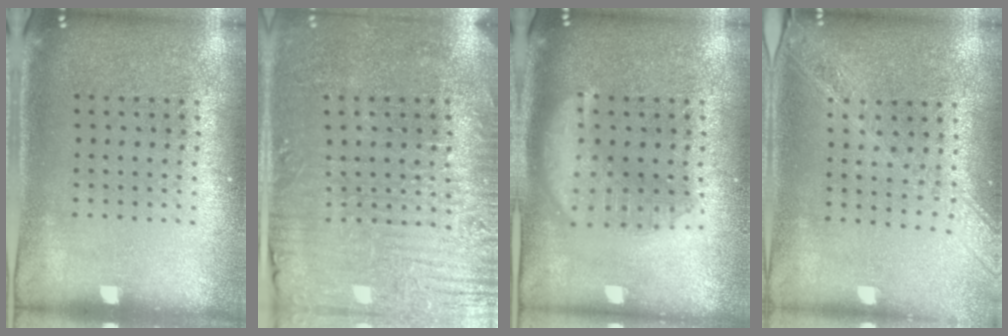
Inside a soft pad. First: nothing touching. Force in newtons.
{"total": 3.8, "press": 3.6, "slide": 1.2}
{"total": 2.6, "press": 2.6, "slide": 0.3}
{"total": 2.1, "press": 1.8, "slide": 1.0}